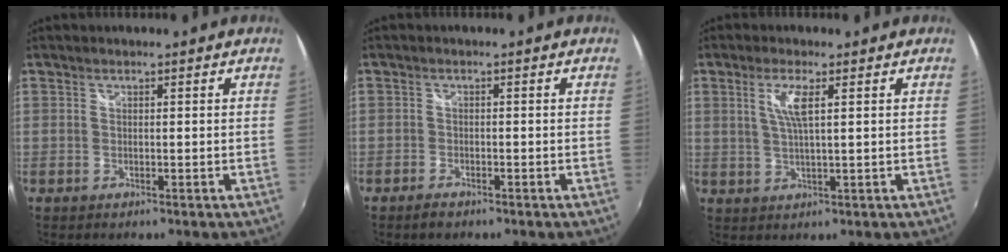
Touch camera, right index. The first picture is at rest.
{"total": 2.0, "force": [-1.7, 0.9, 0.8], "torque": [-0.023, -0.002, -0.032]}
{"total": 4.4, "force": [1.4, 0.4, 4.1], "torque": [-0.082, -0.003, 0.029]}